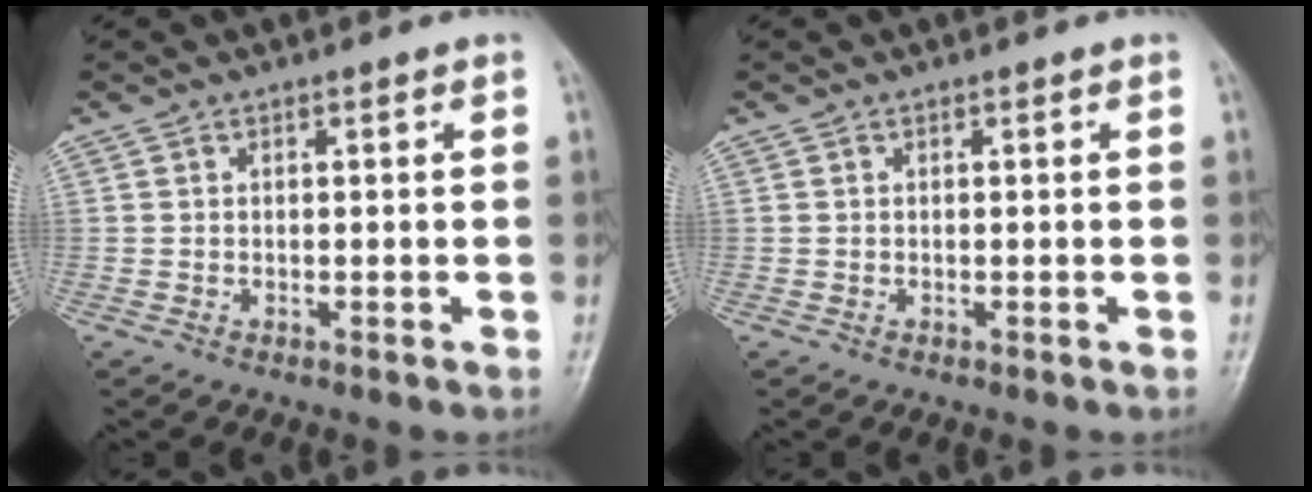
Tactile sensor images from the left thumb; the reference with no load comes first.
{"total": 0.0}